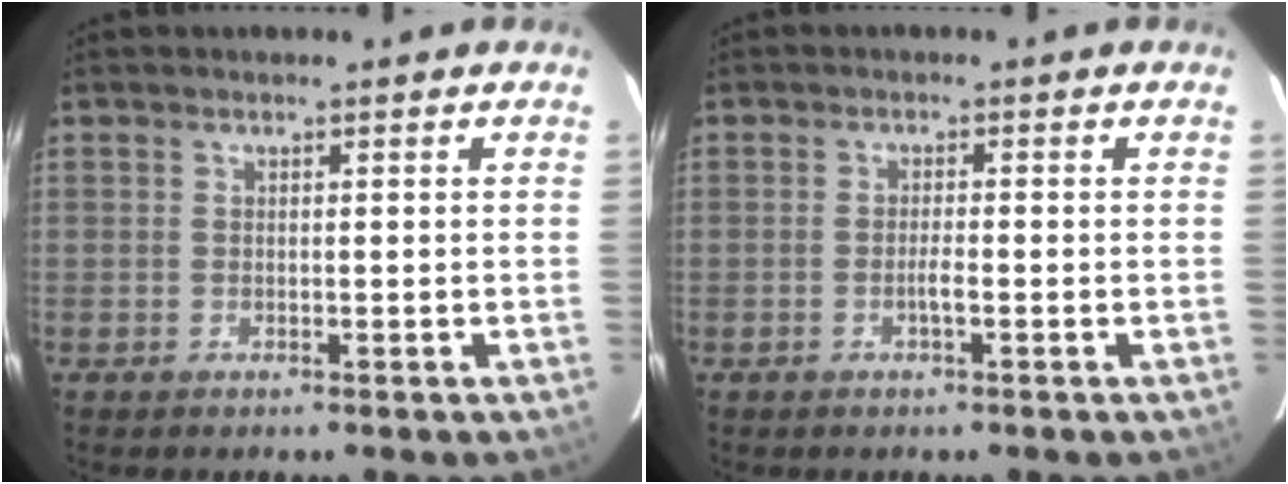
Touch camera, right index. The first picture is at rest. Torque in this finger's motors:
{"motor_torque": [0.25, -0.32, 0.28, 0.05]}